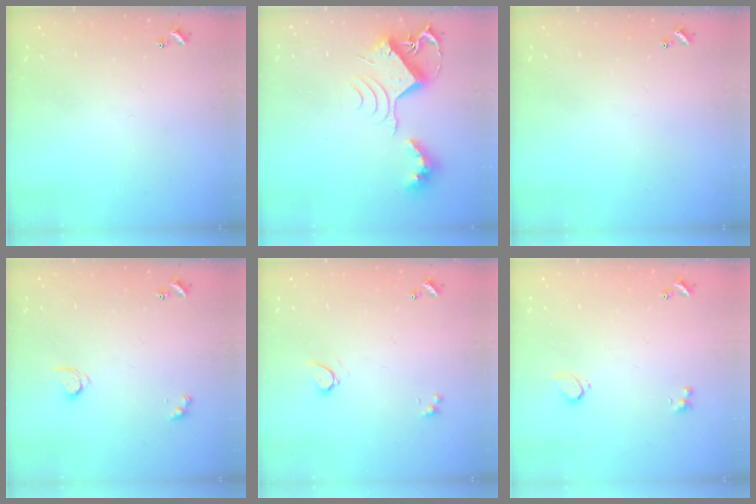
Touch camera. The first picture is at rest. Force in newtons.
{"total": 11.6, "press": 11.6, "slide": 0.4}
{"total": 0.0}
{"total": 2.1, "press": 2.1, "slide": 0.3}
{"total": 1.0, "press": 1.0, "slide": 0.2}
{"total": 1.8, "press": 1.7, "slide": 0.6}